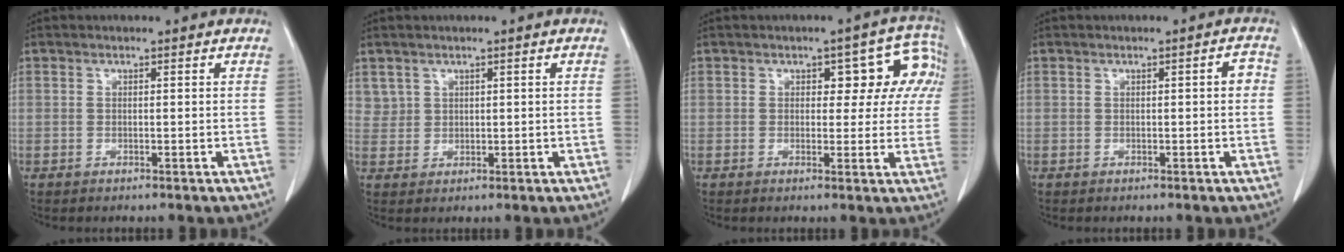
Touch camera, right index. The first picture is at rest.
{"total": 2.5, "force": [1.5, 2.0, 0.1], "torque": [0.007, 0.004, 0.029]}
{"total": 7.1, "force": [1.9, 4.0, 5.5], "torque": [-0.042, 0.031, 0.020]}
{"total": 1.6, "force": [0.0, 0.4, 1.5], "torque": [-0.017, 0.005, -0.001]}